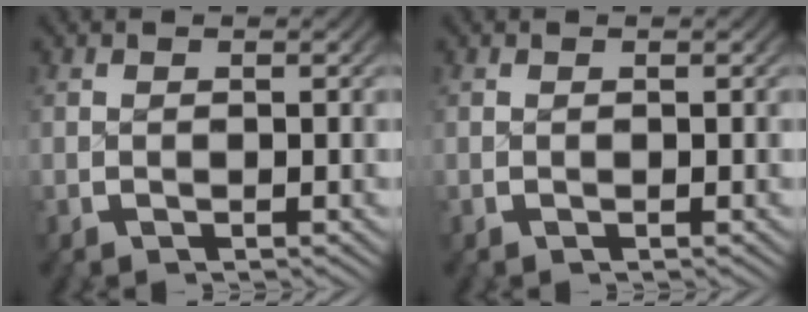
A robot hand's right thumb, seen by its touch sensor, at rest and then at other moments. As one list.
[{"total": 0.0}]